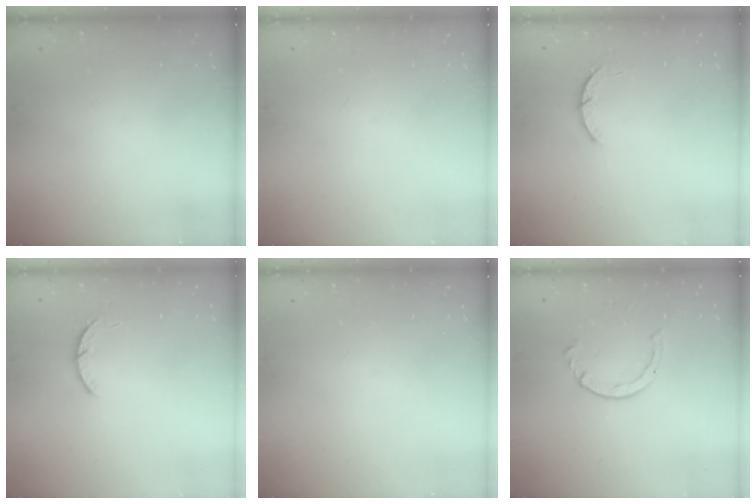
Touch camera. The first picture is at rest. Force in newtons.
{"total": 0.0}
{"total": 2.9, "press": 2.8, "slide": 0.5}
{"total": 2.9, "press": 2.8, "slide": 0.5}
{"total": 0.0}
{"total": 3.0, "press": 2.9, "slide": 0.3}